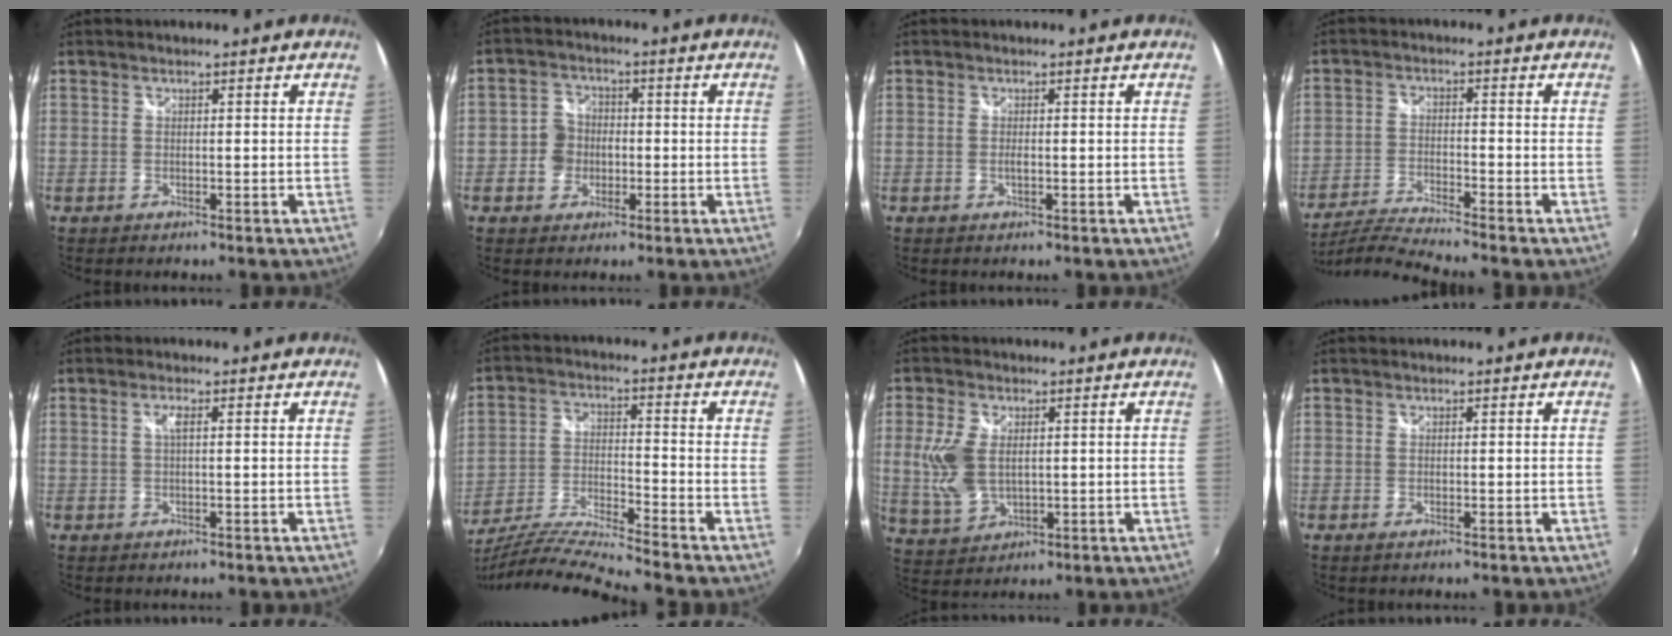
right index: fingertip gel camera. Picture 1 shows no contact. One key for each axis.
{"total": 4.9, "fx": -1.1, "fy": 4.5, "fz": 1.6, "tx": -0.029, "ty": 0.009, "tz": -0.024}
{"total": 1.1, "fx": -0.2, "fy": 0.2, "fz": 1.1, "tx": -0.022, "ty": 0.000, "tz": -0.005}
{"total": 8.2, "fx": -7.6, "fy": -0.8, "fz": 3.0, "tx": -0.079, "ty": -0.011, "tz": -0.150}
{"total": 1.5, "fx": 0.2, "fy": 0.0, "fz": 1.5, "tx": -0.026, "ty": 0.002, "tz": 0.001}
{"total": 13.6, "fx": -12.5, "fy": -2.1, "fz": 5.2, "tx": -0.106, "ty": -0.028, "tz": -0.232}
{"total": 9.1, "fx": 1.1, "fy": 5.5, "fz": 7.1, "tx": -0.160, "ty": -0.001, "tz": 0.029}
{"total": 0.0}